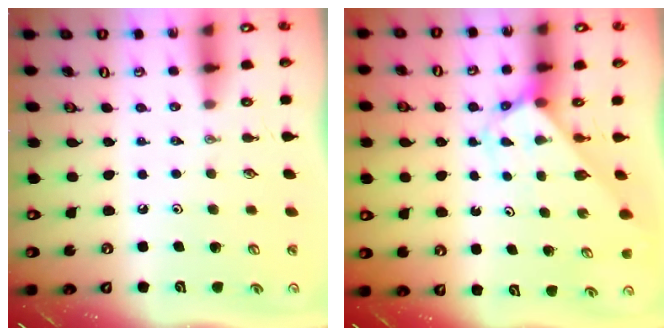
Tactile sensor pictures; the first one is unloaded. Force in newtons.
{"total": 3.0, "press": 3.0, "slide": 0.2}